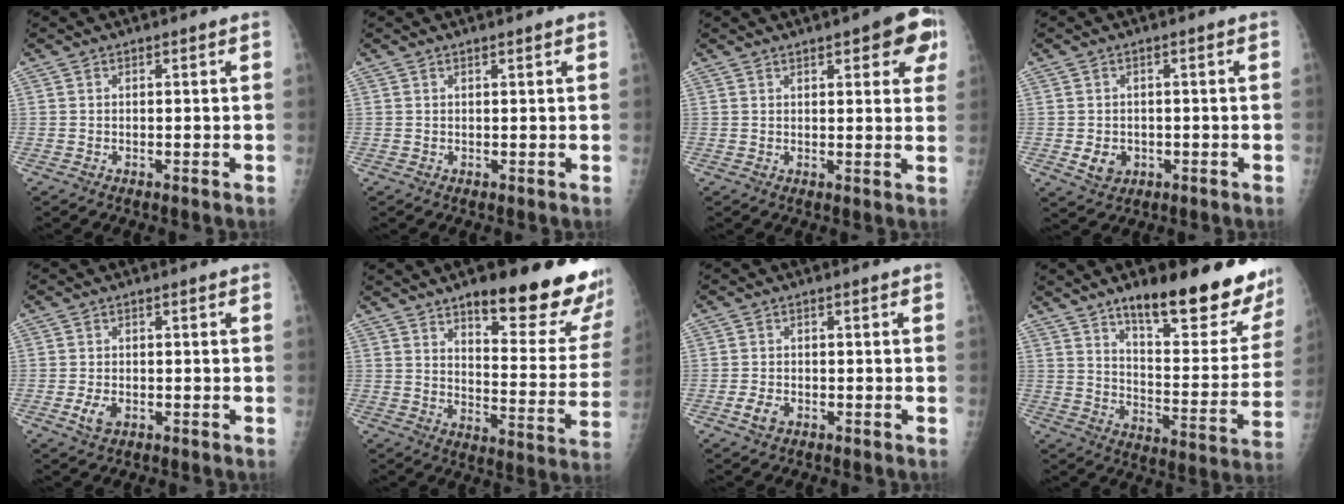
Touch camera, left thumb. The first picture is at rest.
{"total": 0.9, "force": [0.7, 0.1, 0.6], "torque": [-0.006, 0.000, 0.011]}
{"total": 9.0, "force": [4.5, 3.0, 7.2], "torque": [-0.057, -0.009, 0.046]}
{"total": 3.8, "force": [-0.8, 3.2, 1.9], "torque": [-0.020, 0.001, -0.003]}
{"total": 3.0, "force": [-1.0, 1.8, 2.1], "torque": [-0.042, -0.001, -0.017]}
{"total": 23.5, "force": [15.7, 6.5, 16.2], "torque": [-0.171, -0.085, 0.210]}
{"total": 2.7, "force": [-1.3, 1.8, 1.7], "torque": [-0.033, 0.002, -0.021]}
{"total": 23.9, "force": [17.2, 6.8, 15.1], "torque": [-0.162, -0.095, 0.243]}